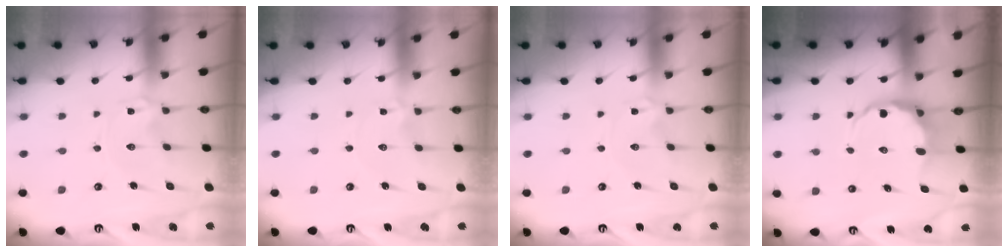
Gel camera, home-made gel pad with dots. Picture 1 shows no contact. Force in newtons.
{"total": 1.6, "press": 1.5, "slide": 0.2}
{"total": 0.0}
{"total": 6.2, "press": 6.0, "slide": 1.6}